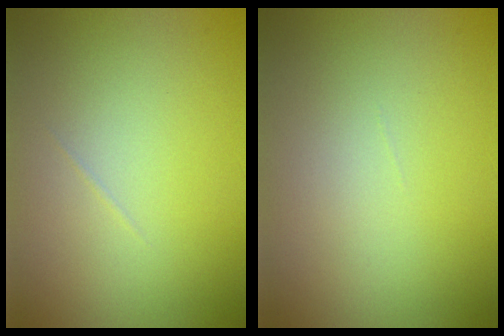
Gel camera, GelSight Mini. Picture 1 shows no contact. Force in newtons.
{"total": 0.0}